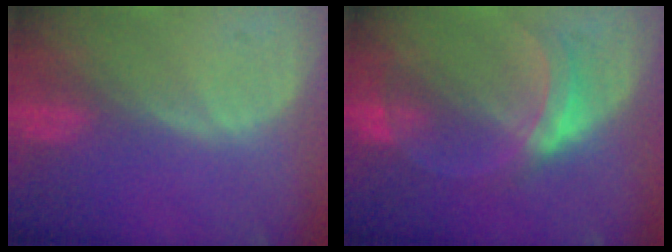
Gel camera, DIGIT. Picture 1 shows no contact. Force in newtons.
{"total": 5.3, "press": 4.9, "slide": 1.9}